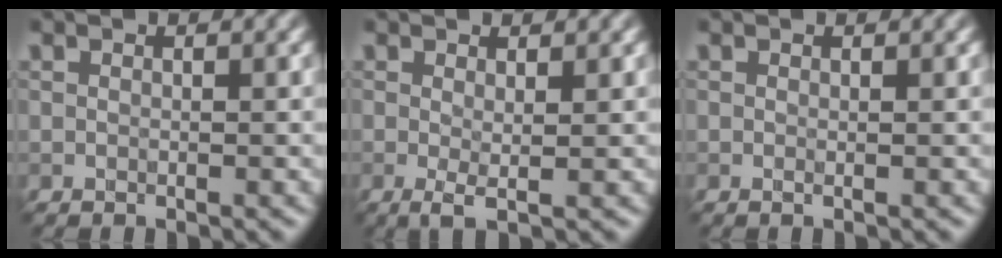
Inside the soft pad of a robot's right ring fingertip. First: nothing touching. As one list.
[{"total": 1.5, "force": [0.0, 0.2, 1.5], "torque": [-0.033, -0.006, 0.000]}, {"total": 0.0}]